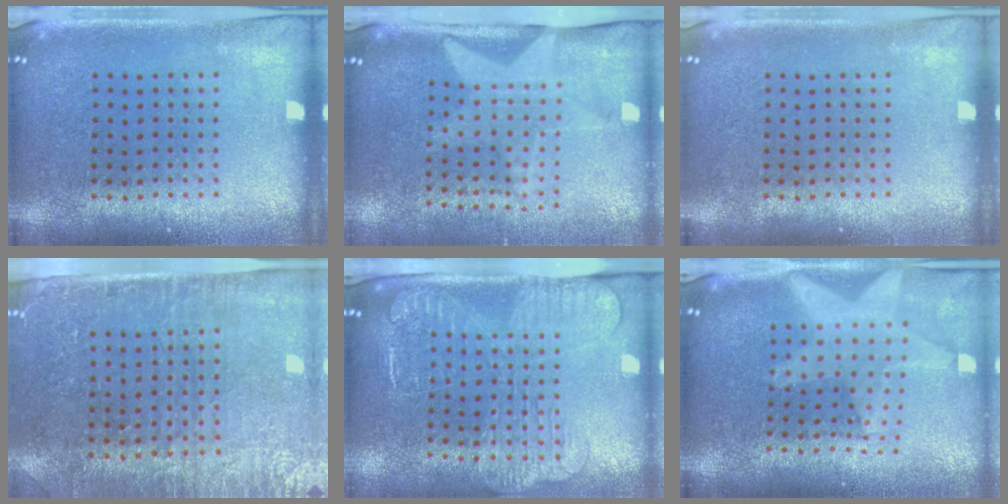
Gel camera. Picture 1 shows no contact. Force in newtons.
{"total": 1.7, "press": 1.5, "slide": 0.7}
{"total": 0.0}
{"total": 3.0, "press": 2.7, "slide": 1.3}
{"total": 2.5, "press": 2.0, "slide": 1.4}
{"total": 2.1, "press": 1.7, "slide": 1.1}